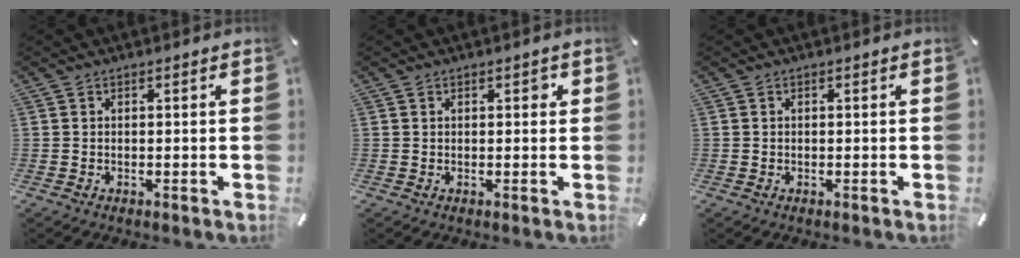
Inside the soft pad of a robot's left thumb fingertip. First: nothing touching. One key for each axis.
{"total": 1.1, "fx": 0.4, "fy": 0.7, "fz": 0.8, "tx": -0.009, "ty": 0.002, "tz": 0.005}
{"total": 0.0}